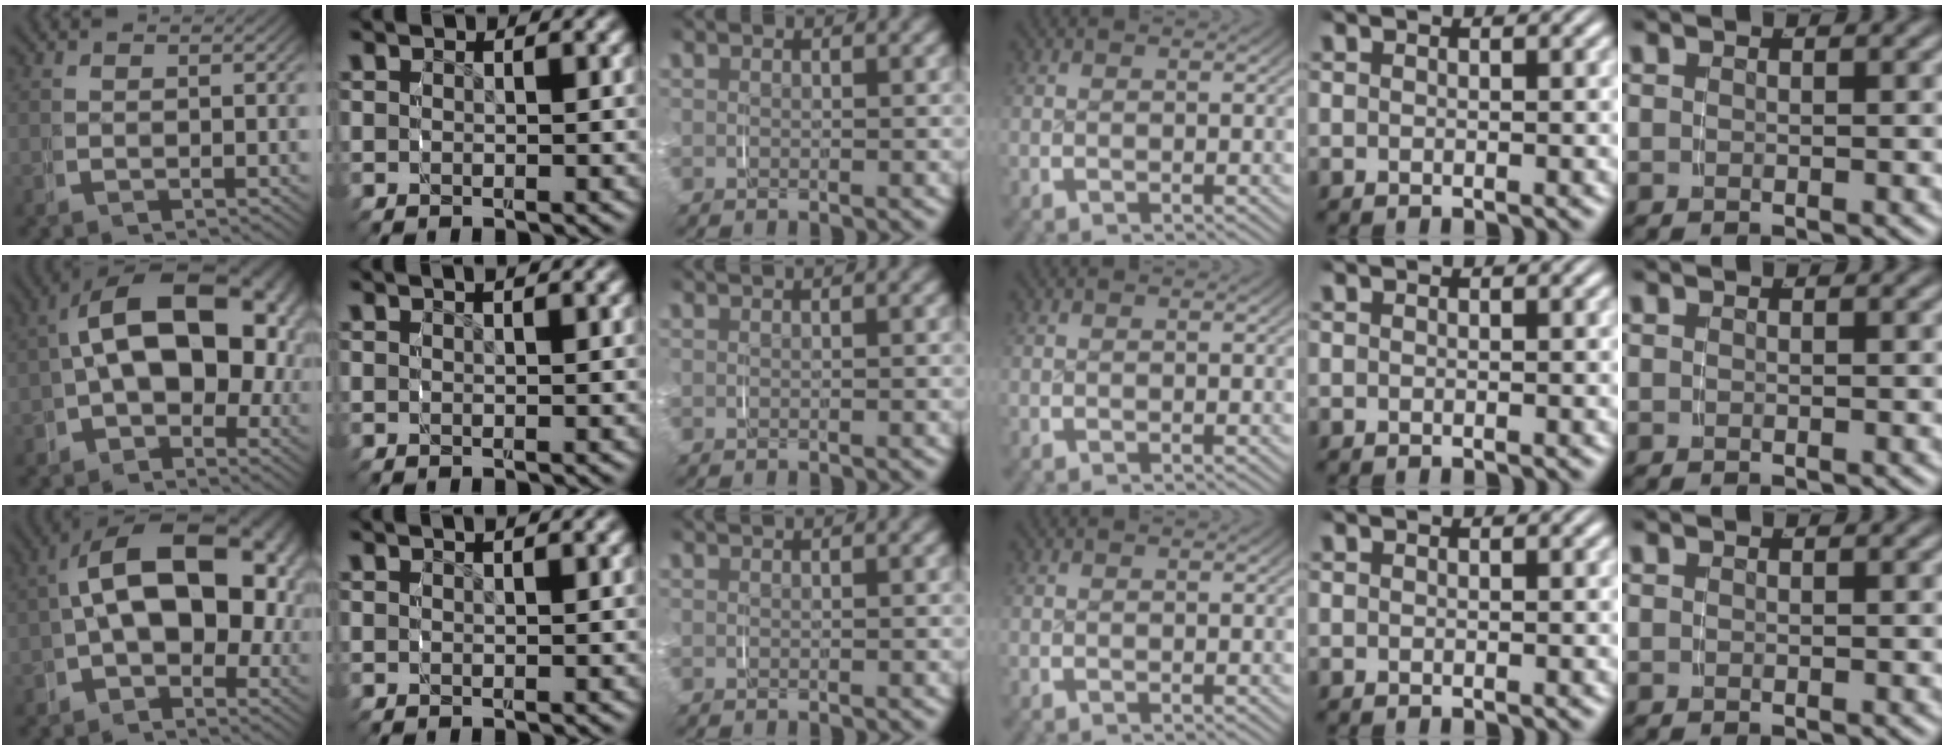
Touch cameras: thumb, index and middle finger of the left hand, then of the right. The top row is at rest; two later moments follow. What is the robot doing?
{"motion": "grasp_and_lifting", "object": "paper plate"}